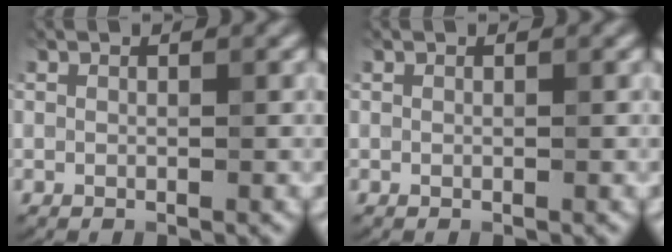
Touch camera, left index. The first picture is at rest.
{"total": 0.0}